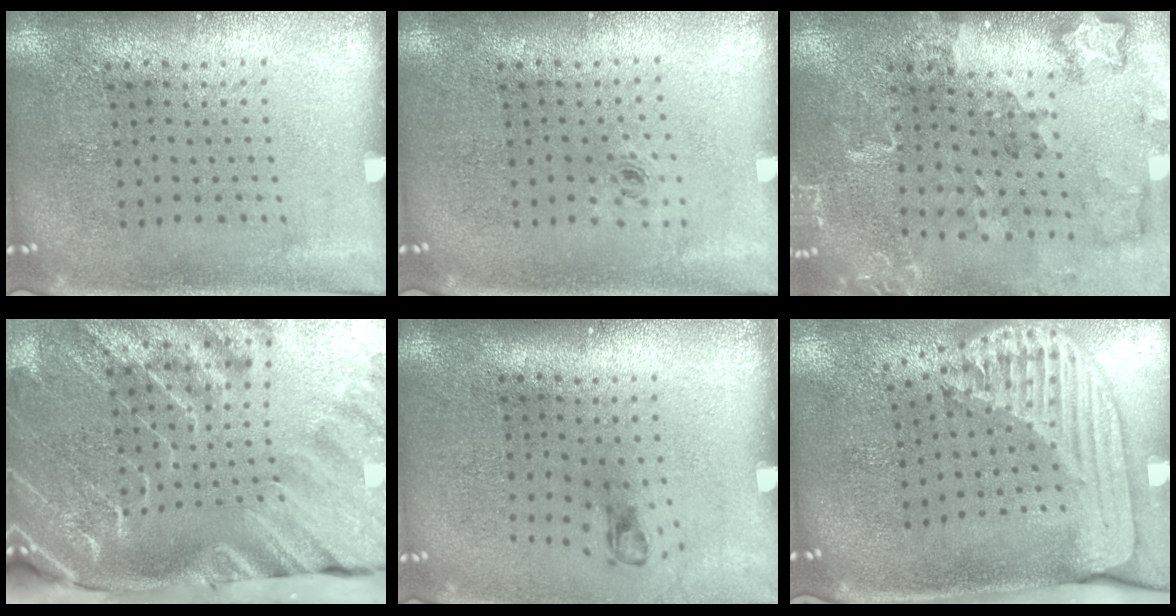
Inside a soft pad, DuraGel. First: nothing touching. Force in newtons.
{"total": 0.6, "press": 0.3, "slide": 0.5}
{"total": 1.8, "press": 1.8, "slide": 0.2}
{"total": 4.4, "press": 3.3, "slide": 2.9}
{"total": 0.7, "press": 0.3, "slide": 0.6}
{"total": 2.6, "press": 1.9, "slide": 1.8}